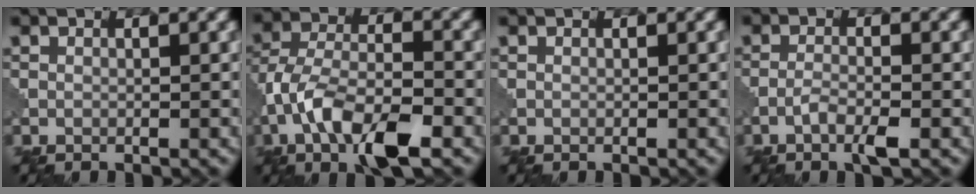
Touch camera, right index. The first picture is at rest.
{"total": 8.3, "force": [-4.1, 3.4, 6.5], "torque": [-0.126, 0.005, -0.087]}
{"total": 0.0}
{"total": 2.3, "force": [-1.2, 0.4, 1.9], "torque": [-0.039, 0.003, -0.028]}